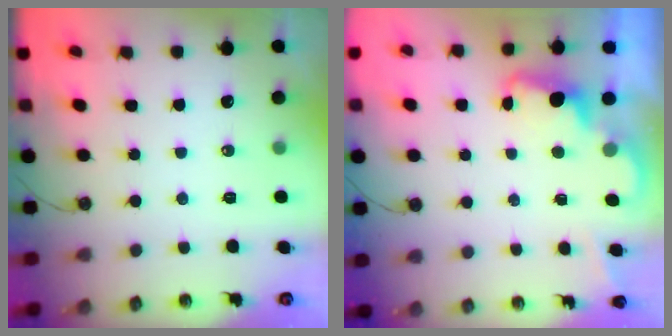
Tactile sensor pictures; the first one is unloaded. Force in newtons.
{"total": 2.4, "press": 2.4, "slide": 0.5}